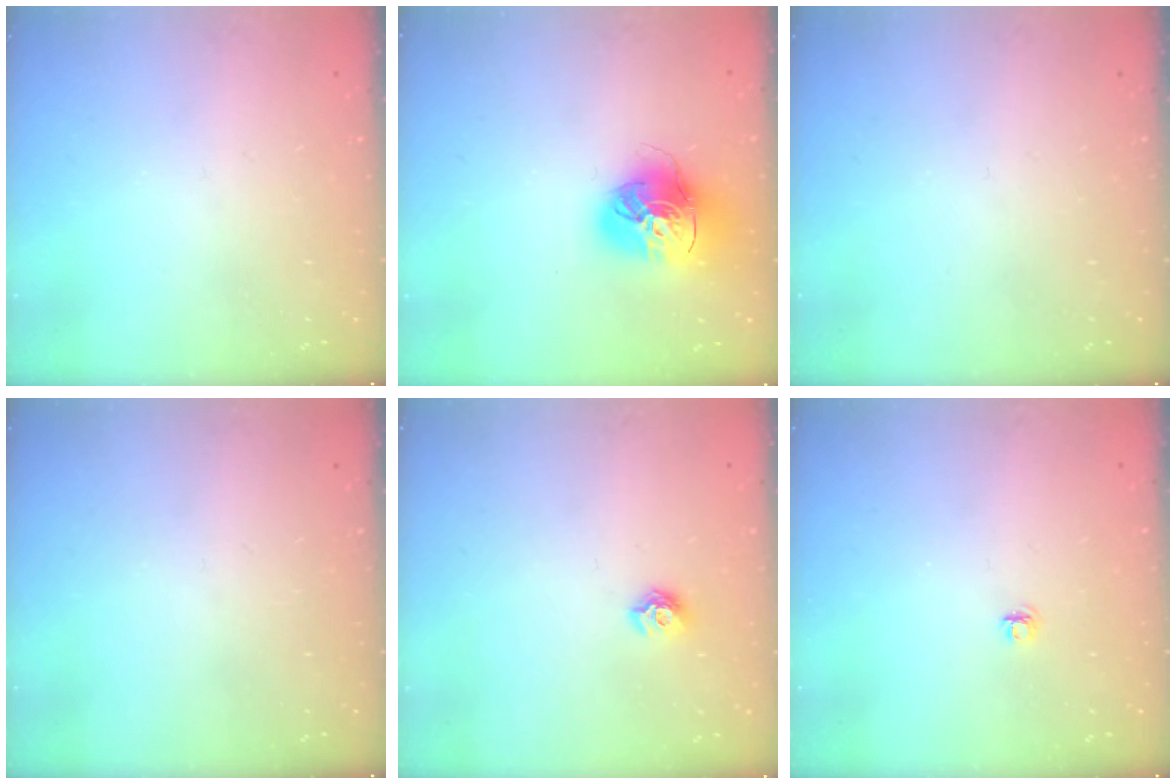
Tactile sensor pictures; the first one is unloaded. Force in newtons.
{"total": 16.3, "press": 16.2, "slide": 1.6}
{"total": 0.0}
{"total": 0.0}
{"total": 7.2, "press": 7.1, "slide": 0.7}
{"total": 4.1, "press": 4.1, "slide": 0.5}